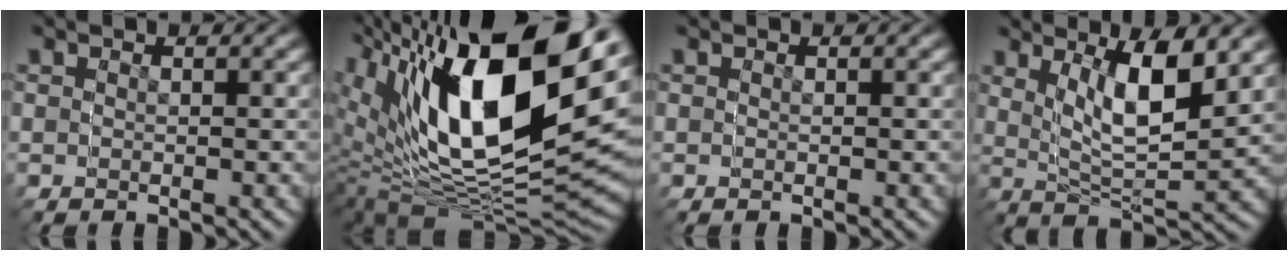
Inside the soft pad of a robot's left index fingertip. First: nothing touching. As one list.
[{"total": 15.8, "force": [4.3, 8.9, 12.3], "torque": [-0.235, 0.008, 0.071]}, {"total": 0.0}, {"total": 5.1, "force": [4.7, 0.1, 2.0], "torque": [-0.071, 0.032, 0.058]}]